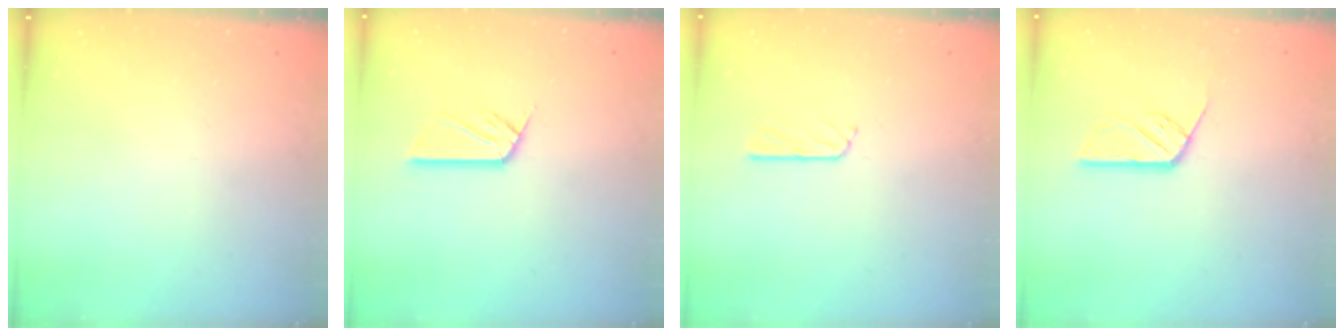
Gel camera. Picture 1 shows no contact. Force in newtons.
{"total": 9.6, "press": 9.6, "slide": 0.9}
{"total": 3.8, "press": 3.8, "slide": 0.5}
{"total": 7.9, "press": 7.9, "slide": 0.7}